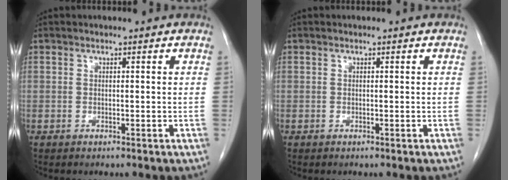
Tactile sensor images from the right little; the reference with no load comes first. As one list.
[{"total": 0.0}]